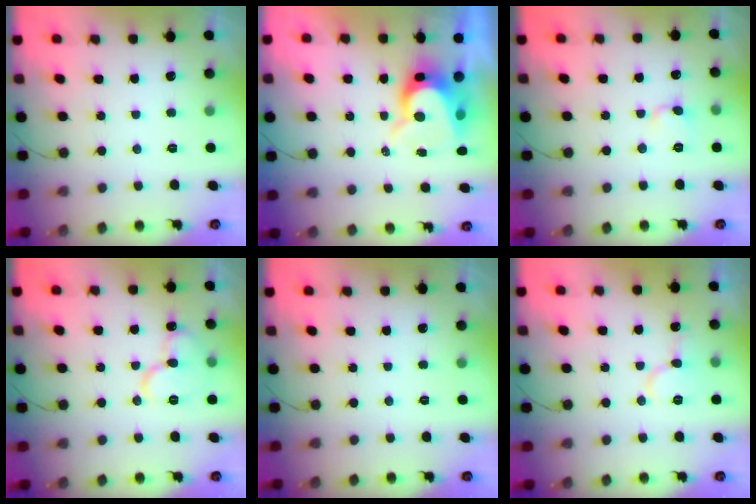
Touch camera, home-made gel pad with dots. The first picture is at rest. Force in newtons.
{"total": 9.5, "press": 9.5, "slide": 0.7}
{"total": 4.8, "press": 4.8, "slide": 0.3}
{"total": 12.2, "press": 12.0, "slide": 1.9}
{"total": 0.0}
{"total": 8.7, "press": 8.7, "slide": 1.0}